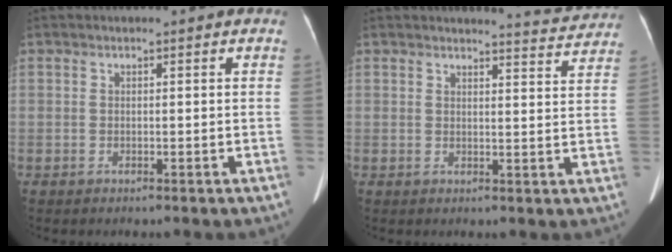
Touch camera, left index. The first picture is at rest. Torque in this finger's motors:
{"motor_torque": [0.03, -0.58, -0.02, -0.01]}